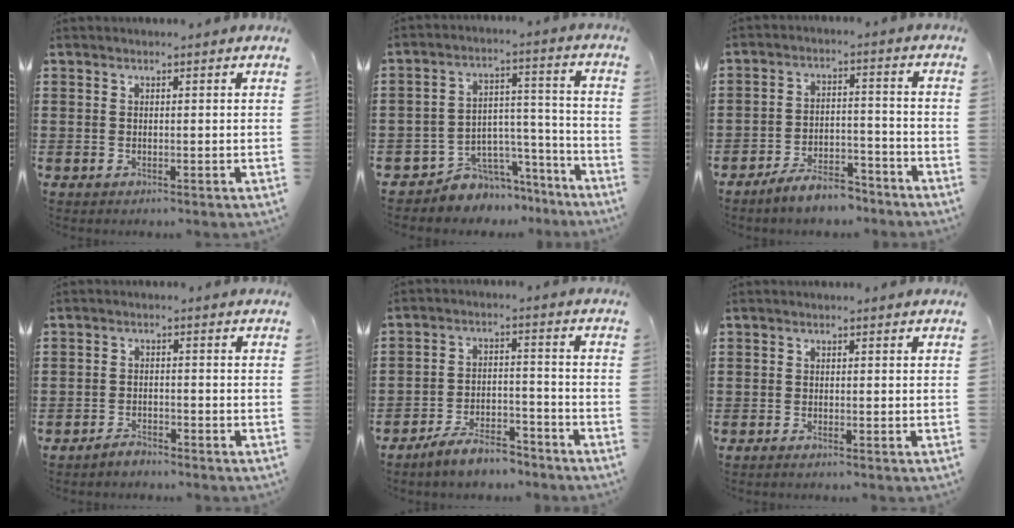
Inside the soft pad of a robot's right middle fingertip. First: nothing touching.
{"total": 6.3, "force": [-5.6, 2.9, 0.1], "torque": [-0.008, 0.016, -0.107]}
{"total": 6.0, "force": [-5.6, 1.1, 1.9], "torque": [-0.034, 0.009, -0.107]}
{"total": 2.2, "force": [-2.1, 0.6, 0.2], "torque": [-0.008, 0.004, -0.044]}
{"total": 6.4, "force": [-5.9, 1.3, 2.2], "torque": [-0.044, 0.008, -0.113]}
{"total": 0.6, "force": [-0.4, 0.0, 0.4], "torque": [-0.009, -0.005, -0.007]}